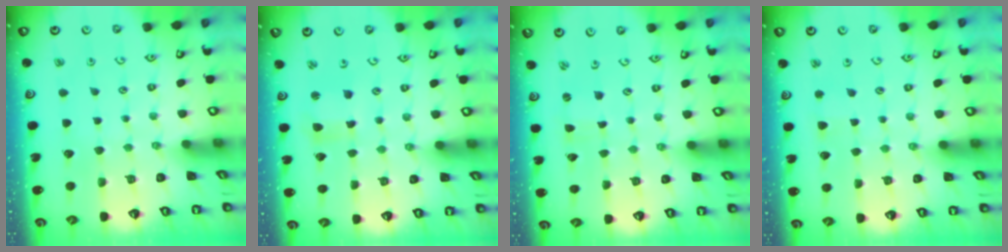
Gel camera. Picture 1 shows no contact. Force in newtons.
{"total": 4.3, "press": 4.2, "slide": 0.6}
{"total": 0.0}
{"total": 2.8, "press": 2.8, "slide": 0.5}